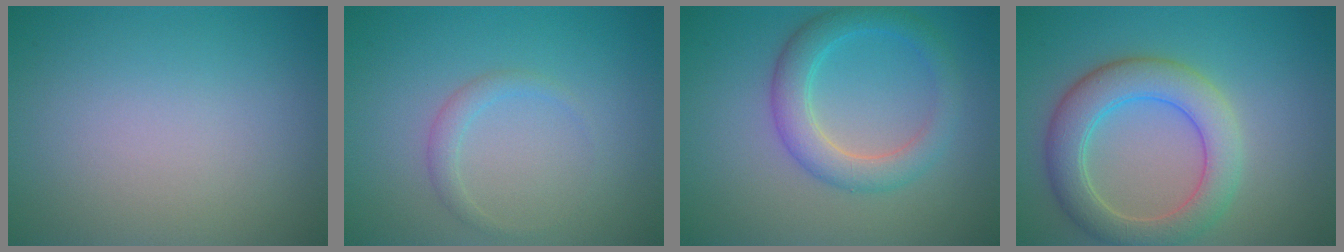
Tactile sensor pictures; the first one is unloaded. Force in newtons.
{"total": 1.2, "press": 1.2, "slide": 0.1}
{"total": 3.9, "press": 3.9, "slide": 0.2}
{"total": 5.8, "press": 5.7, "slide": 0.7}